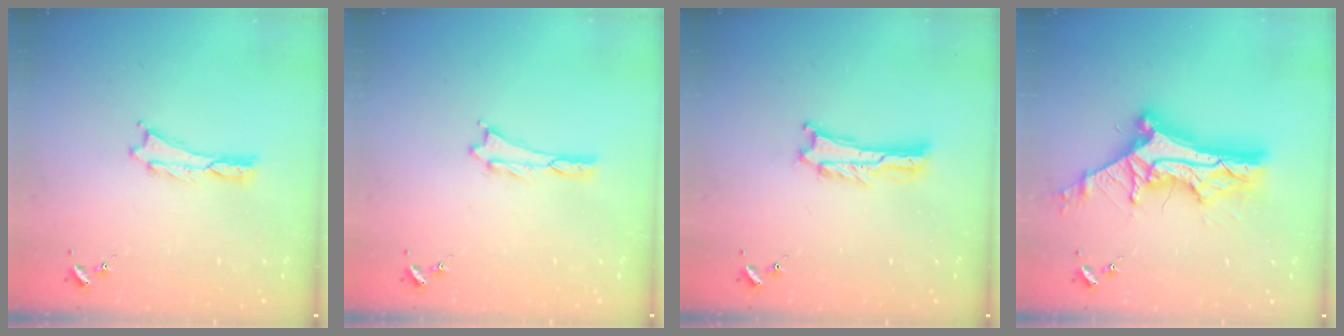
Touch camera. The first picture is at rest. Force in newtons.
{"total": 0.0}
{"total": 1.1, "press": 1.1, "slide": 0.2}
{"total": 12.8, "press": 12.7, "slide": 1.1}